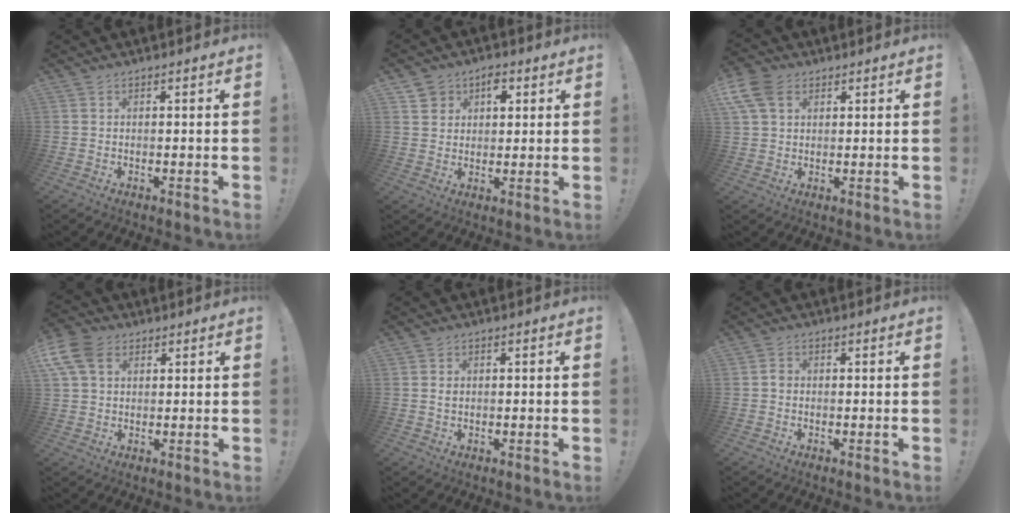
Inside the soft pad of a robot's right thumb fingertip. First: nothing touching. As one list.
[{"total": 6.3, "force": [2.8, 5.3, 1.9], "torque": [-0.021, -0.013, 0.050]}, {"total": 9.4, "force": [3.9, 6.4, 5.8], "torque": [-0.114, -0.004, 0.078]}, {"total": 10.3, "force": [3.8, 7.2, 6.3], "torque": [-0.130, -0.002, 0.074]}, {"total": 1.1, "force": [-0.1, 0.9, 0.6], "torque": [-0.007, 0.002, -0.003]}, {"total": 1.3, "force": [-0.4, 1.1, 0.7], "torque": [-0.016, 0.007, -0.006]}]